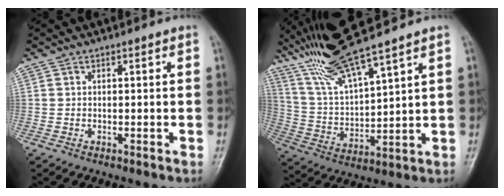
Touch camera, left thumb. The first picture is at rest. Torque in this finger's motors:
{"motor_torque": [2.52, 0.38, 1.49, -1.28, 0.56]}